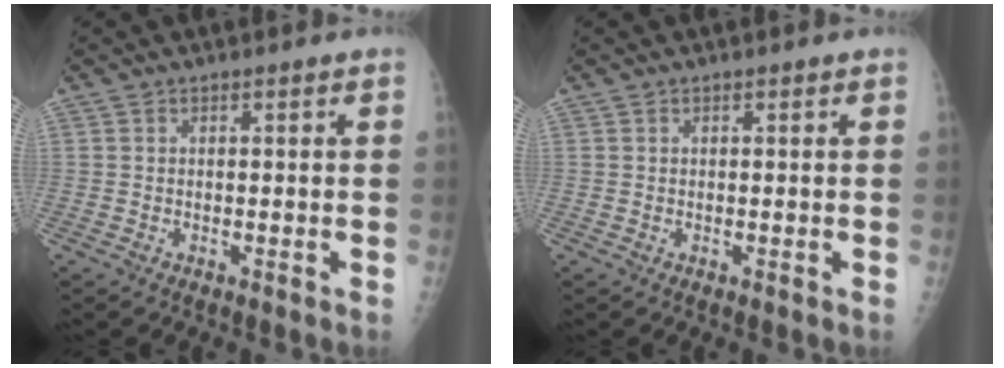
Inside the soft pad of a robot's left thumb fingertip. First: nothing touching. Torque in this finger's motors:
{"motor_torque": [-0.11, -0.03, -0.02, 0.04, -0.01]}